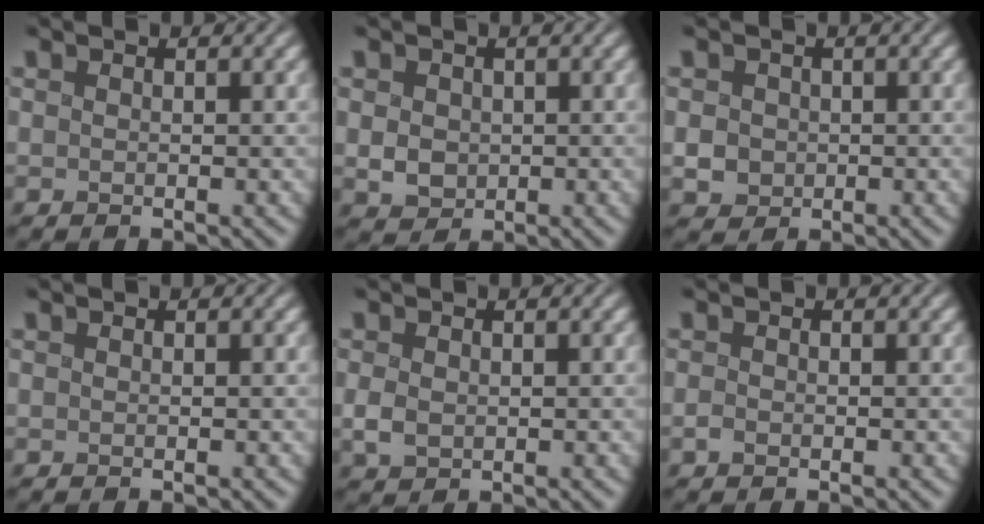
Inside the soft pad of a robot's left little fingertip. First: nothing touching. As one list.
[{"total": 2.1, "force": [-0.2, 1.9, 0.9], "torque": [-0.023, -0.004, -0.001]}, {"total": 1.9, "force": [-0.4, 1.8, 0.6], "torque": [-0.015, -0.005, -0.007]}, {"total": 0.0}, {"total": 1.6, "force": [-0.1, 1.3, 0.9], "torque": [-0.021, -0.001, 0.002]}, {"total": 0.7, "force": [-0.5, 0.5, 0.1], "torque": [-0.002, 0.000, -0.008]}]